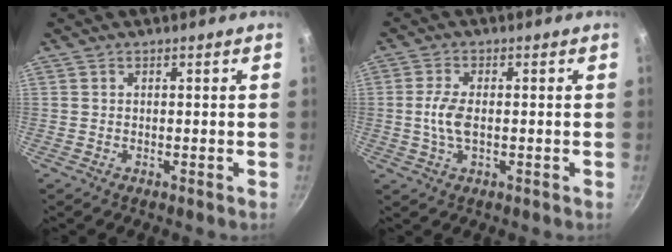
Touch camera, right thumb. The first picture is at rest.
{"total": 5.1, "force": [-0.3, 2.4, 4.4], "torque": [-0.098, 0.004, -0.008]}